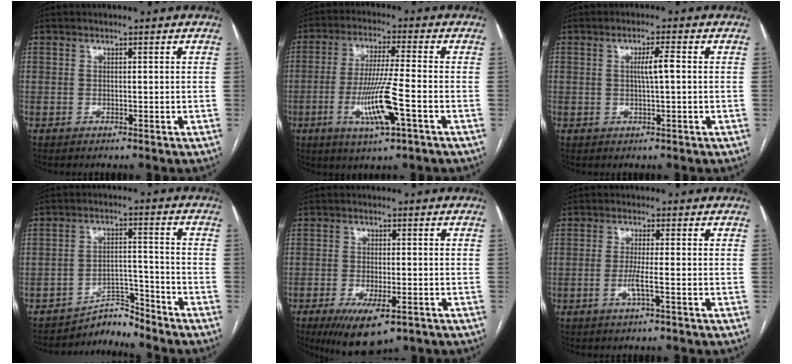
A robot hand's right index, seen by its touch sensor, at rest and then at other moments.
{"total": 10.3, "force": [-3.5, 0.1, 9.7], "torque": [-0.192, -0.013, -0.065]}
{"total": 2.9, "force": [0.2, 0.1, 2.9], "torque": [-0.052, 0.001, 0.004]}
{"total": 4.9, "force": [-4.8, 0.4, -0.9], "torque": [0.020, 0.026, -0.075]}
{"total": 8.6, "force": [-4.9, 2.8, 6.6], "torque": [-0.111, -0.018, -0.073]}
{"total": 3.0, "force": [-1.0, -0.4, 2.8], "torque": [-0.059, -0.006, -0.024]}